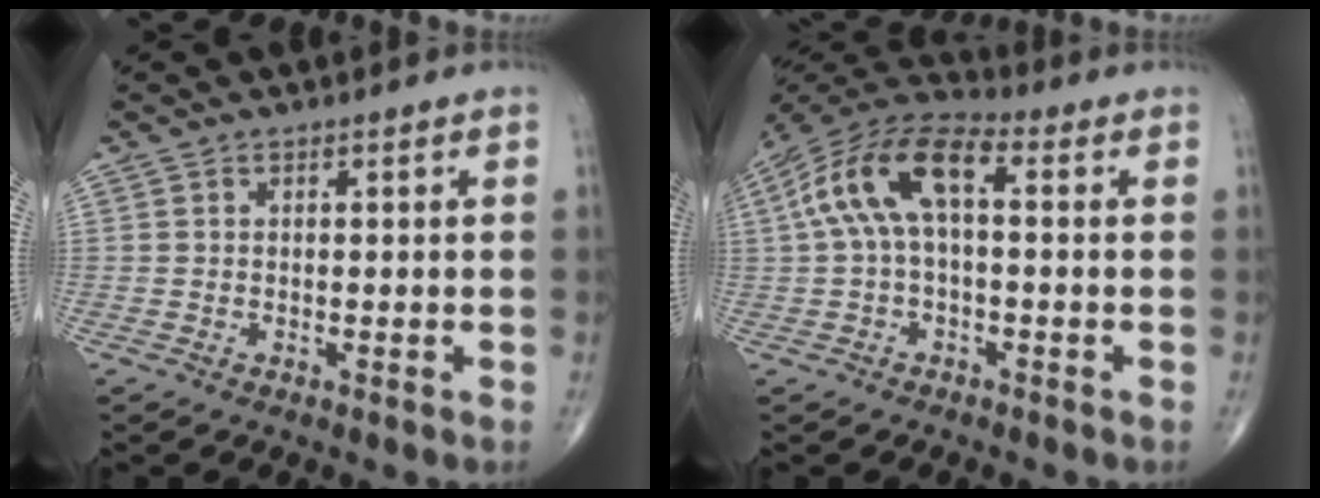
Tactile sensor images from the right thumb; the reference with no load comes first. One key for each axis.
{"total": 13.2, "fx": 1.8, "fy": 6.3, "fz": 11.5, "tx": -0.231, "ty": 0.046, "tz": 0.024}